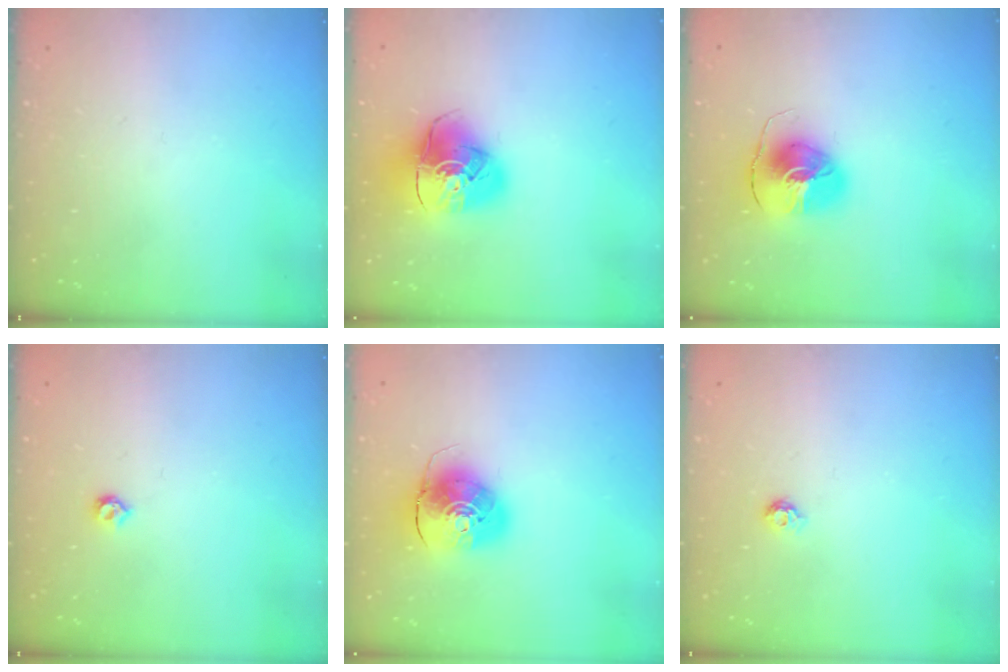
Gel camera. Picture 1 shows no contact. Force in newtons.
{"total": 12.2, "press": 12.1, "slide": 1.6}
{"total": 8.7, "press": 8.7, "slide": 1.1}
{"total": 4.2, "press": 4.2, "slide": 0.7}
{"total": 9.8, "press": 9.7, "slide": 1.4}
{"total": 3.9, "press": 3.9, "slide": 0.5}